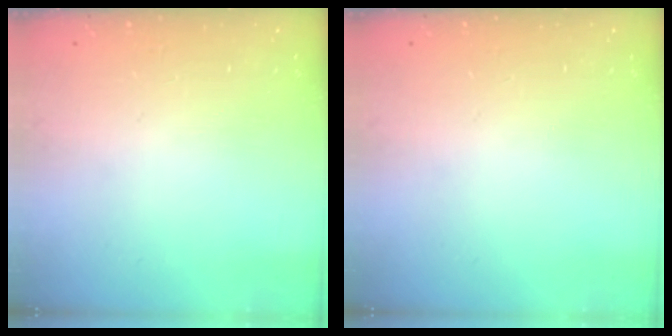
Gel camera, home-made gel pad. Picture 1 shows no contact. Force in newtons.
{"total": 0.0}